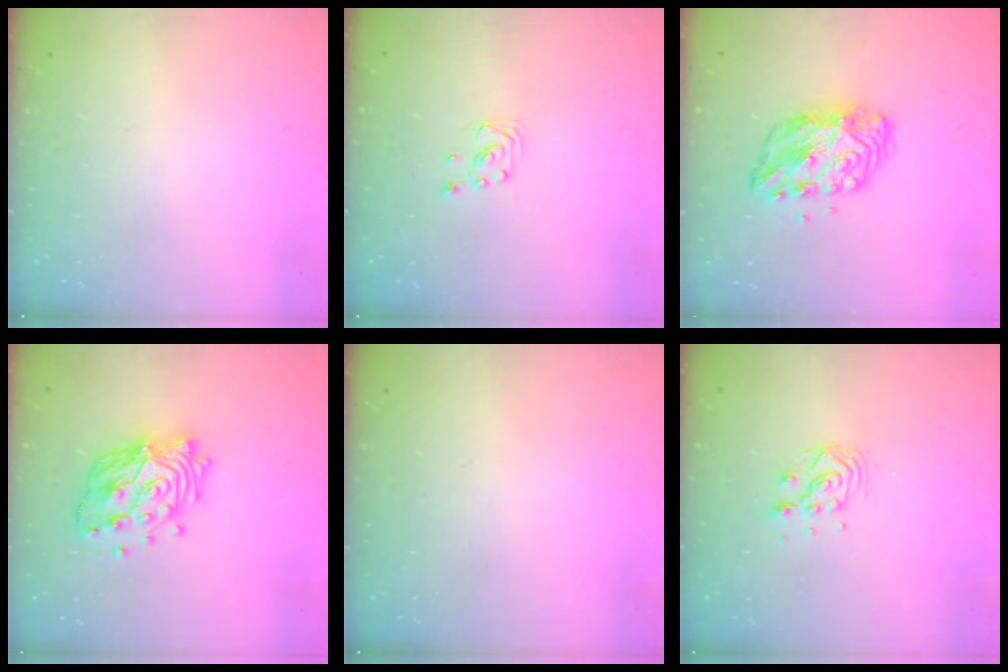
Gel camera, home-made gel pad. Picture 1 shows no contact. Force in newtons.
{"total": 2.0, "press": 2.0, "slide": 0.1}
{"total": 11.2, "press": 11.2, "slide": 0.9}
{"total": 16.7, "press": 16.7, "slide": 1.5}
{"total": 0.0}
{"total": 6.8, "press": 6.8, "slide": 0.4}